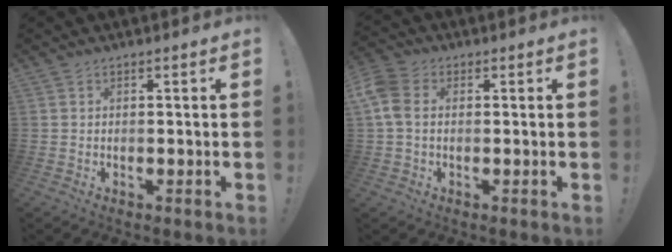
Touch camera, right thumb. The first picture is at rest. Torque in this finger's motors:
{"motor_torque": [1.01, 0.97, 0.48, -0.30, 0.28]}